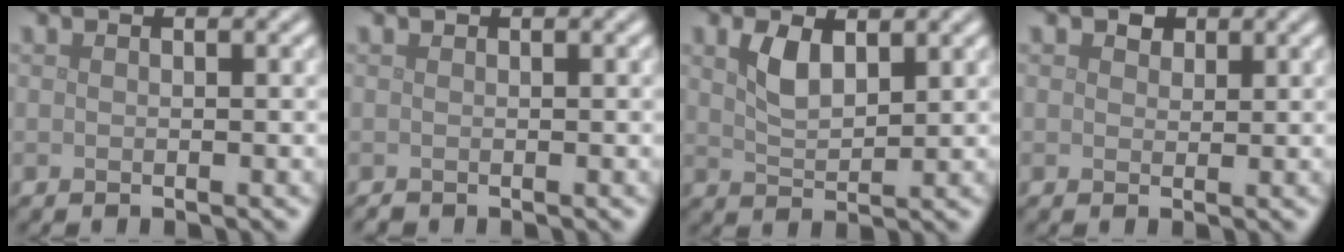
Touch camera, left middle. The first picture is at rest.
{"total": 0.0}
{"total": 2.9, "force": [1.5, 1.3, 2.1], "torque": [-0.048, 0.000, 0.034]}
{"total": 1.4, "force": [0.8, 1.0, 0.6], "torque": [-0.009, -0.001, 0.009]}